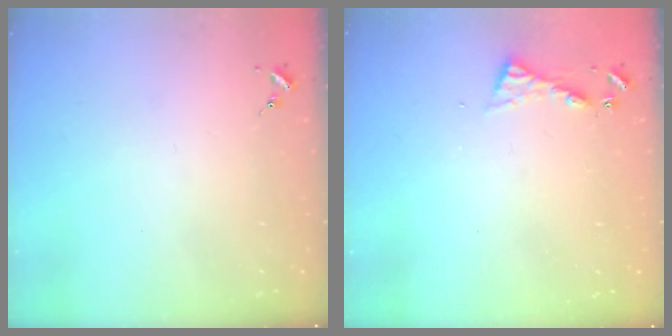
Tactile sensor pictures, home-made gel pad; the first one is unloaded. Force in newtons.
{"total": 5.8, "press": 5.8, "slide": 0.5}